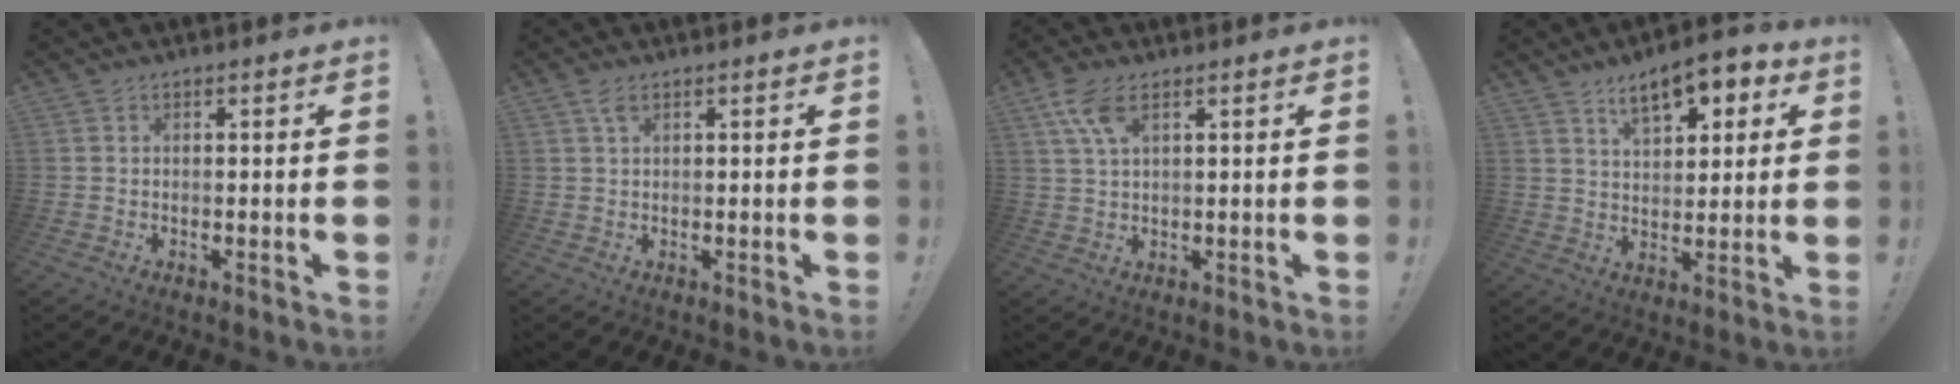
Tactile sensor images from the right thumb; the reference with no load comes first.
{"total": 2.4, "force": [1.3, 1.0, 1.8], "torque": [-0.034, -0.002, 0.022]}
{"total": 7.0, "force": [3.6, 2.9, 5.2], "torque": [-0.102, -0.007, 0.069]}
{"total": 11.1, "force": [6.2, 5.5, 7.3], "torque": [-0.098, -0.028, 0.107]}